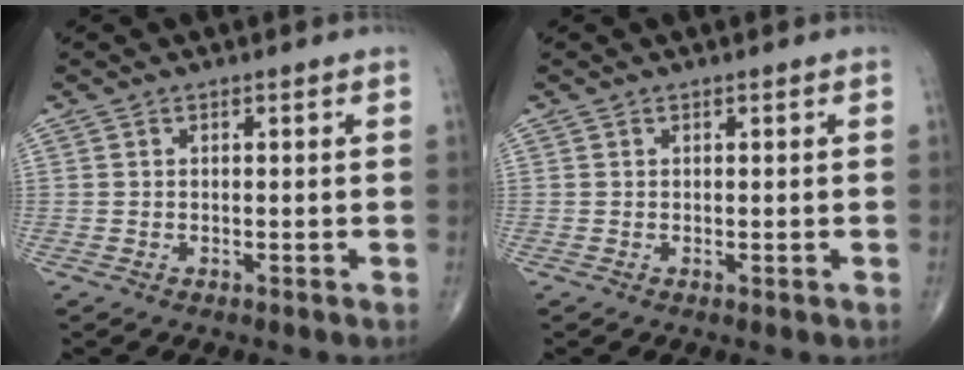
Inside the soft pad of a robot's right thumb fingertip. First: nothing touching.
{"total": 0.0}